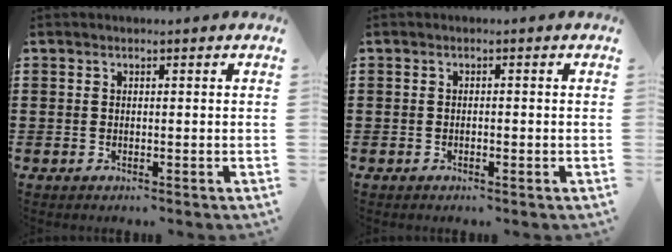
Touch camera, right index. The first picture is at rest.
{"total": 0.6, "force": [-0.3, 0.3, 0.4], "torque": [-0.010, -0.003, -0.005]}